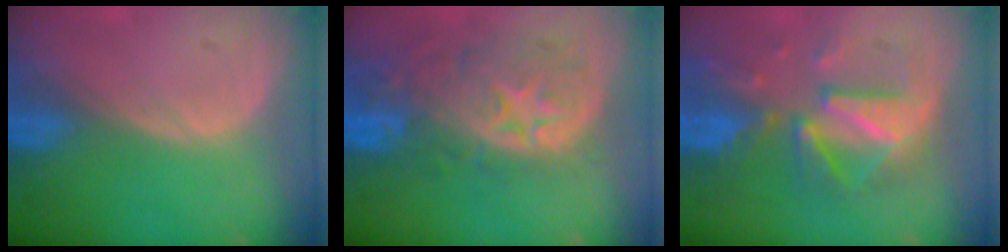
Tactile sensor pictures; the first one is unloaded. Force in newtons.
{"total": 11.2, "press": 9.8, "slide": 5.3}
{"total": 8.8, "press": 8.8, "slide": 0.4}